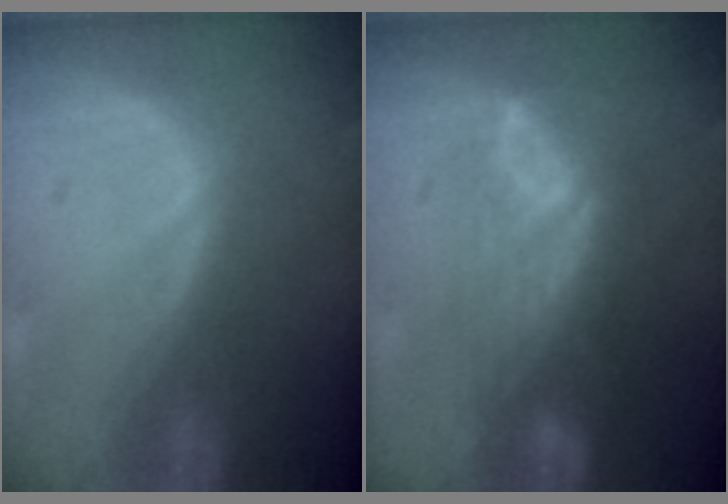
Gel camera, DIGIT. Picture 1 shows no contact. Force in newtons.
{"total": 7.8, "press": 6.7, "slide": 4.1}